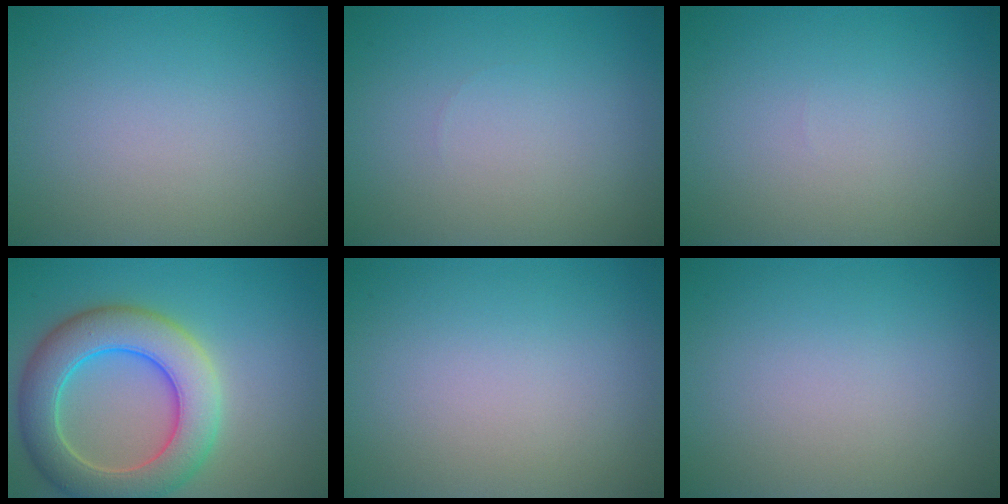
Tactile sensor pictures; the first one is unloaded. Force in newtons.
{"total": 0.0}
{"total": 0.0}
{"total": 7.9, "press": 7.9, "slide": 0.6}
{"total": 0.0}
{"total": 0.0}